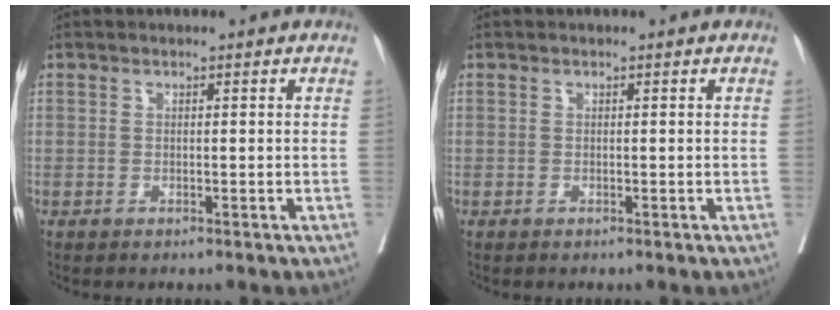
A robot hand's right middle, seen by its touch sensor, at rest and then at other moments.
{"total": 0.0}